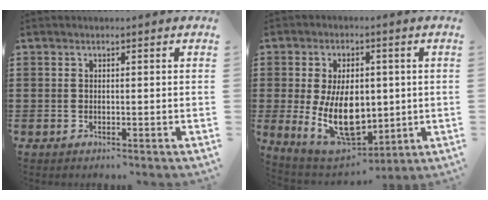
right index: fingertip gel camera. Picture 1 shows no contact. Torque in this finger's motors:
{"motor_torque": [2.14, 0.00, 0.83, 0.18]}